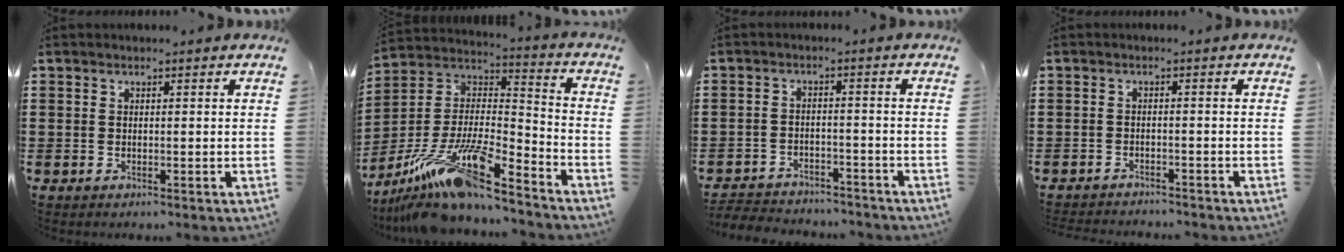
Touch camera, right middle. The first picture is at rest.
{"total": 16.0, "force": [-12.3, 2.5, 9.8], "torque": [-0.195, 0.017, -0.232]}
{"total": 3.6, "force": [-3.5, 0.5, 0.1], "torque": [-0.007, 0.000, -0.075]}
{"total": 1.8, "force": [-1.8, 0.0, 0.0], "torque": [-0.007, -0.002, -0.039]}